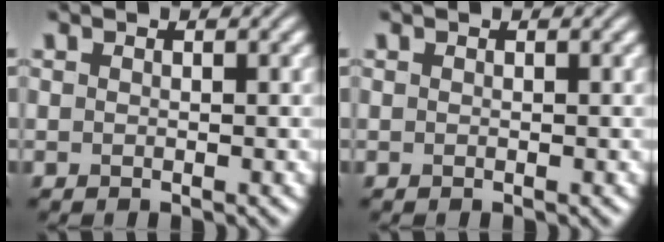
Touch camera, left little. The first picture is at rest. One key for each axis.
{"total": 0.0}